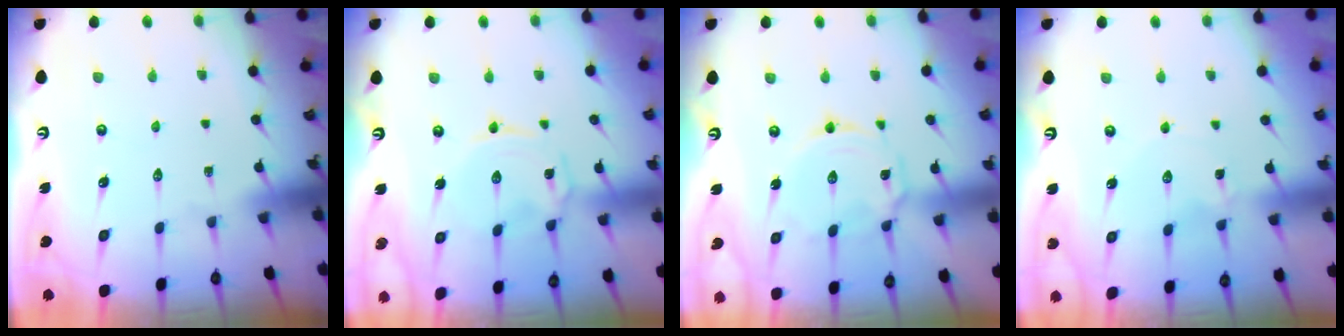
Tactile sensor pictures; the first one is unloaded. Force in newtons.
{"total": 1.2, "press": 1.1, "slide": 0.4}
{"total": 4.6, "press": 4.6, "slide": 0.4}
{"total": 1.0, "press": 1.0, "slide": 0.2}